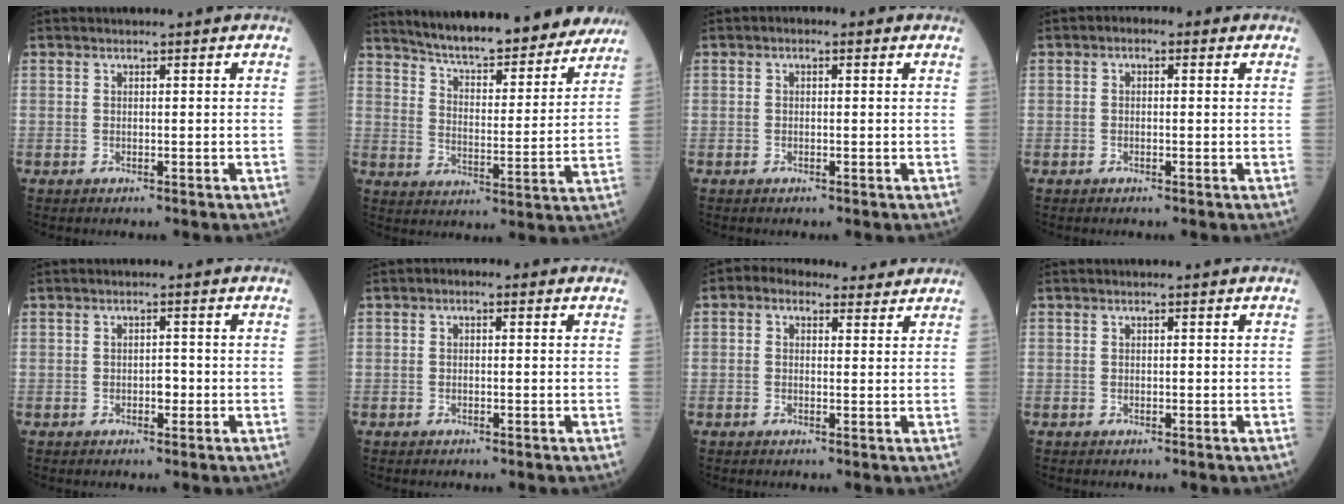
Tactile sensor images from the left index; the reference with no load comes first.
{"total": 20.9, "force": [19.0, 3.4, 8.1], "torque": [-0.115, -0.020, 0.258]}
{"total": 1.0, "force": [0.1, 0.6, 0.8], "torque": [-0.010, 0.002, -0.007]}
{"total": 1.9, "force": [0.4, 1.1, 1.5], "torque": [-0.019, 0.010, -0.005]}
{"total": 1.7, "force": [-0.6, 0.9, 1.3], "torque": [-0.017, 0.003, -0.009]}
{"total": 1.3, "force": [0.2, 0.8, 1.0], "torque": [-0.012, 0.005, -0.007]}
{"total": 4.8, "force": [3.2, 2.9, 2.0], "torque": [-0.035, 0.031, 0.051]}
{"total": 0.0}